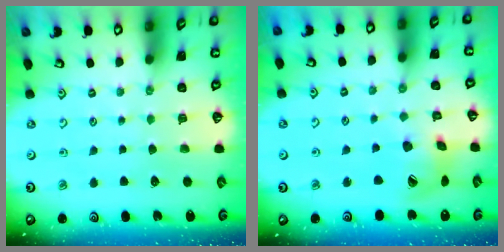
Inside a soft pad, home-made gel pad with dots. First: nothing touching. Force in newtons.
{"total": 13.1, "press": 13.0, "slide": 1.7}